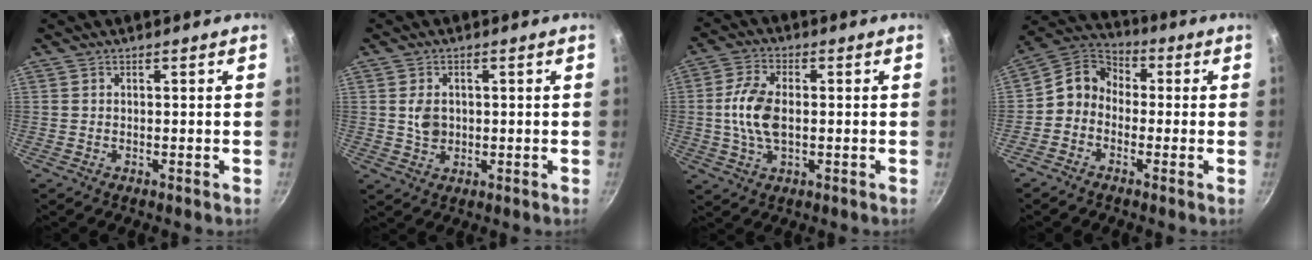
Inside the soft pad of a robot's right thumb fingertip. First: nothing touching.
{"total": 3.9, "force": [0.3, 3.0, 2.5], "torque": [-0.036, -0.001, 0.007]}
{"total": 9.1, "force": [0.0, 5.3, 7.4], "torque": [-0.144, 0.014, -0.004]}
{"total": 7.8, "force": [-1.2, 6.6, 4.0], "torque": [-0.052, 0.037, -0.051]}